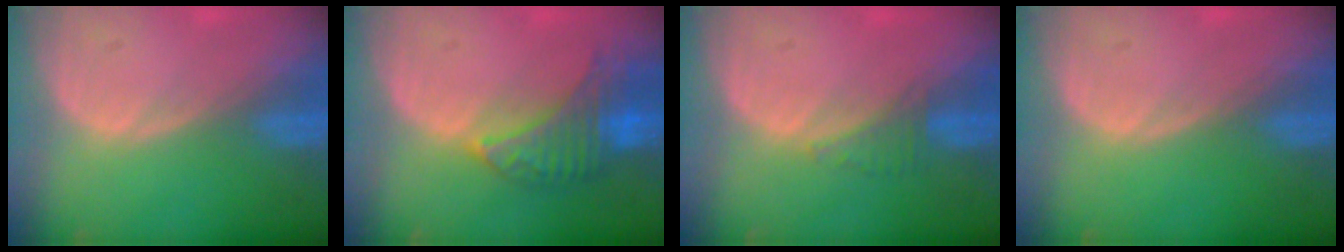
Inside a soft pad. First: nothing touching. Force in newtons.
{"total": 7.2, "press": 7.0, "slide": 1.6}
{"total": 1.9, "press": 1.8, "slide": 0.7}
{"total": 0.0}